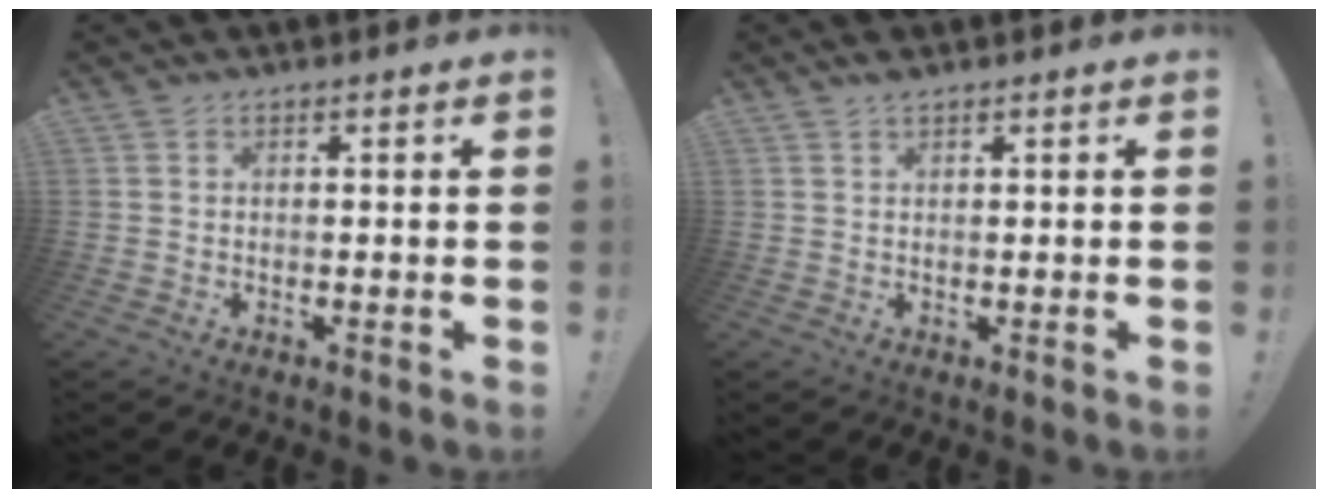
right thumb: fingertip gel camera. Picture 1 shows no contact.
{"total": 1.4, "force": [1.1, 0.1, 0.8], "torque": [-0.012, -0.002, 0.020]}